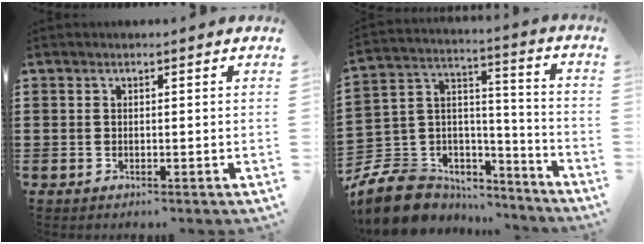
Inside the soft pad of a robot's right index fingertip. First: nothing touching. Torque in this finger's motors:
{"motor_torque": [-0.84, 0.94, -0.80, -0.21]}